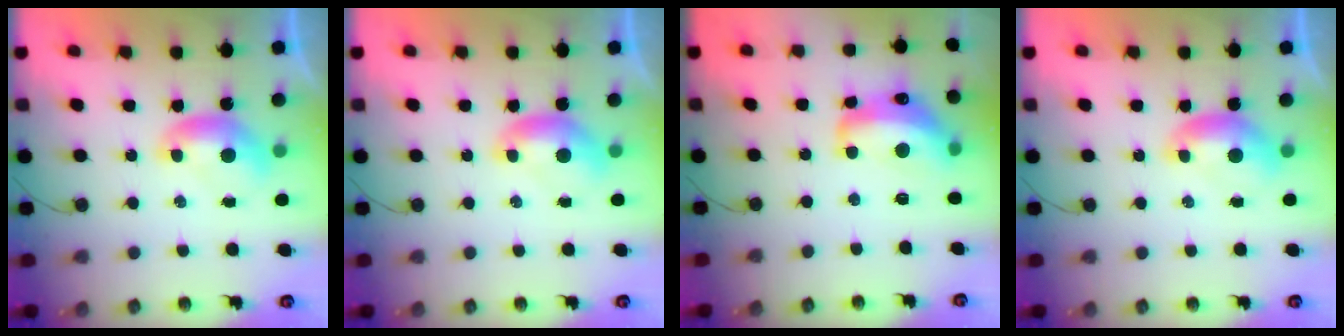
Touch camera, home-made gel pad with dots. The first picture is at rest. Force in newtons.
{"total": 0.0}
{"total": 10.2, "press": 10.2, "slide": 0.9}
{"total": 0.0}